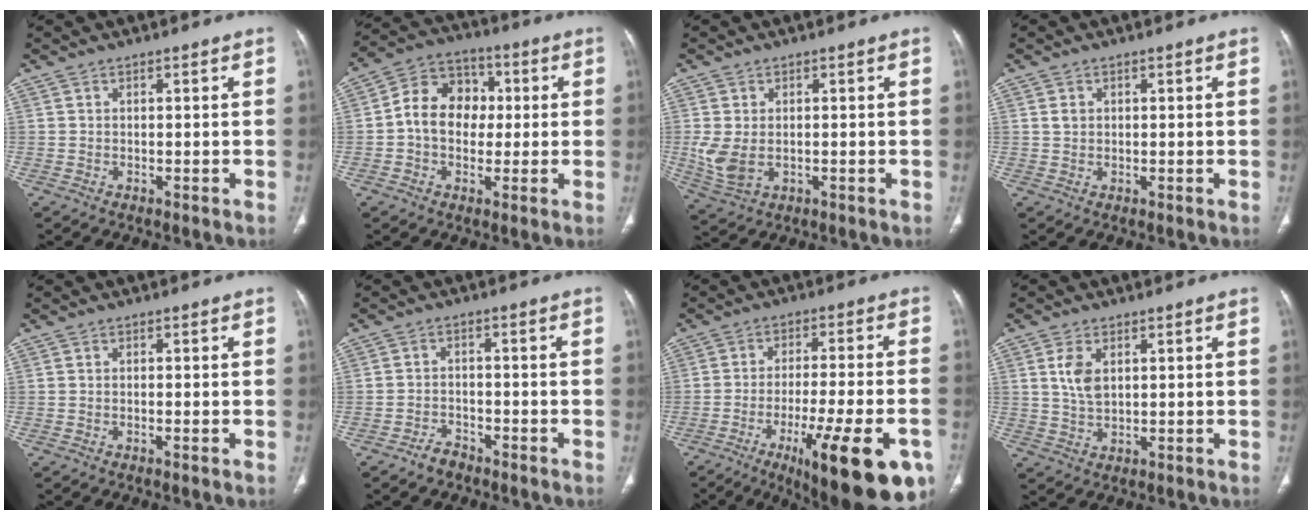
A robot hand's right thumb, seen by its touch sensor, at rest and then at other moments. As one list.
[{"total": 11.4, "force": [0.2, 9.0, 6.9], "torque": [-0.089, 0.031, -0.007]}, {"total": 6.2, "force": [-0.4, 4.0, 4.7], "torque": [-0.111, -0.009, 0.003]}, {"total": 1.2, "force": [0.4, 0.9, 0.6], "torque": [-0.008, -0.001, 0.009]}, {"total": 0.6, "force": [-0.2, 0.0, 0.5], "torque": [-0.013, -0.001, -0.003]}, {"total": 3.1, "force": [-2.5, 1.6, 0.8], "torque": [-0.018, 0.017, -0.042]}, {"total": 22.2, "force": [-10.6, 5.5, 18.7], "torque": [-0.225, 0.025, -0.148]}, {"total": 5.2, "force": [1.6, 3.0, 4.0], "torque": [-0.077, -0.006, 0.036]}]